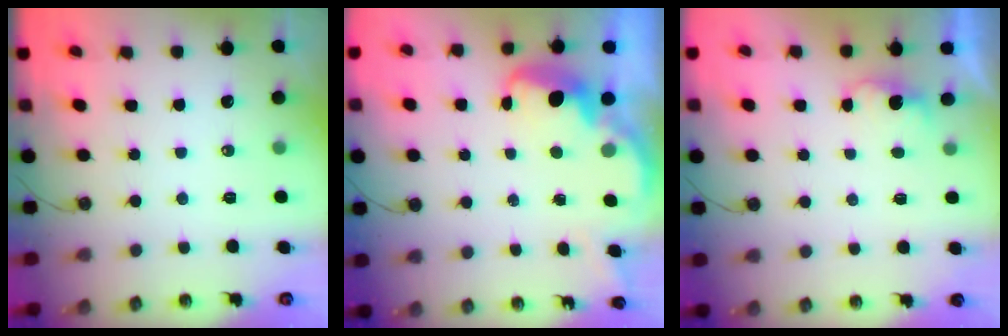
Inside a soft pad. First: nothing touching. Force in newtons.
{"total": 3.1, "press": 3.1, "slide": 0.5}
{"total": 2.2, "press": 2.0, "slide": 0.9}